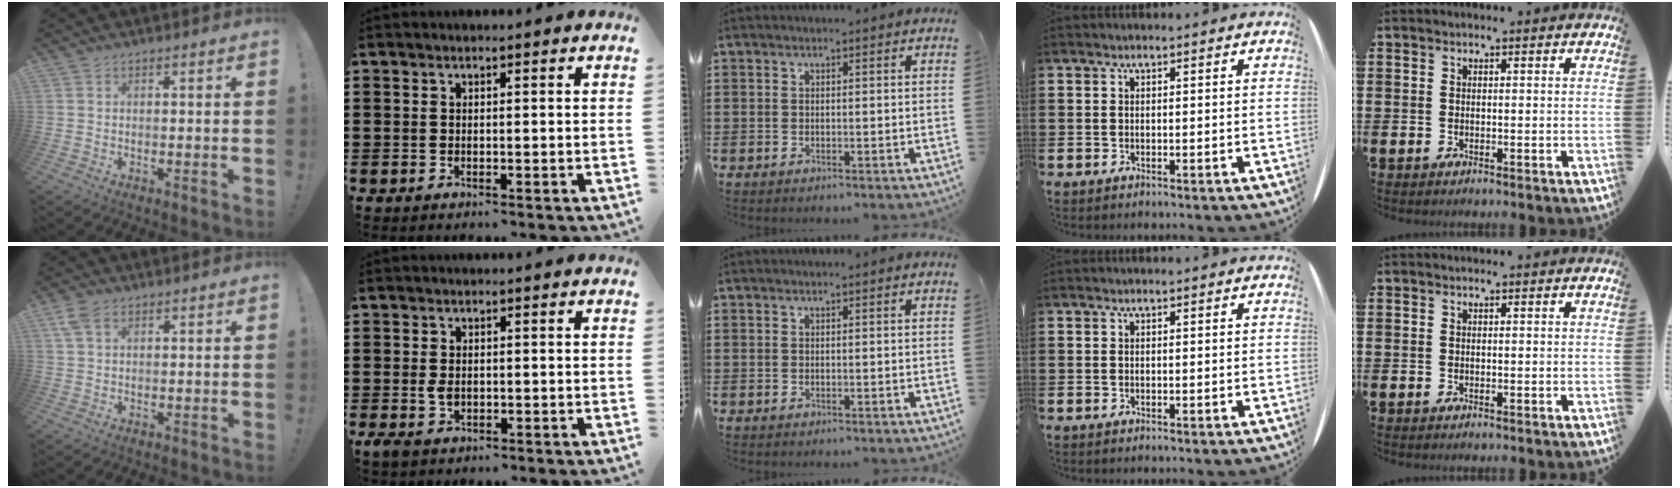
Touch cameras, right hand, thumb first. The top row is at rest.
{"thumb": {"total": 4.4, "force": [2.1, 2.5, 3.0], "torque": [-0.067, 0.004, 0.043]}, "index": {"total": 1.9, "force": [-0.4, 1.1, 1.5], "torque": [-0.039, -0.004, -0.008]}}